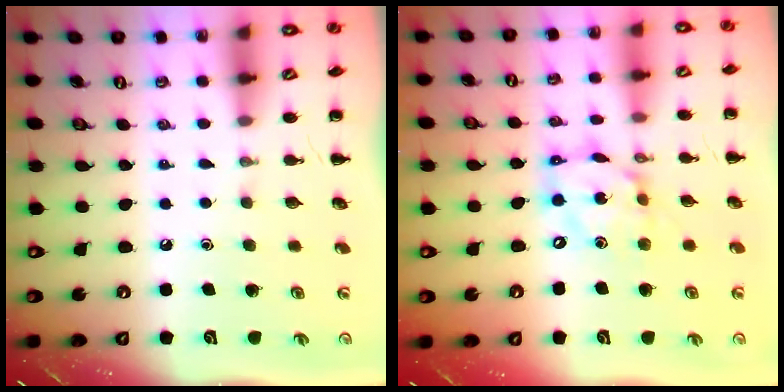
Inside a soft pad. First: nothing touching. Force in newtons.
{"total": 12.0, "press": 11.6, "slide": 3.0}